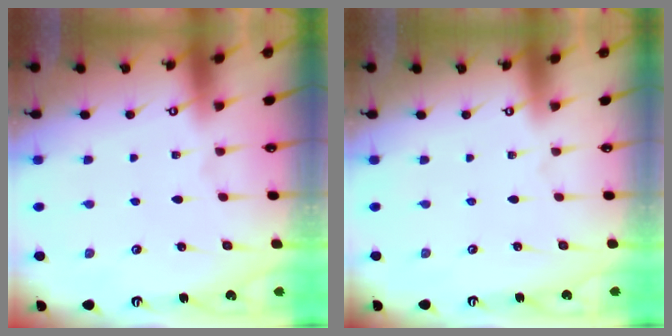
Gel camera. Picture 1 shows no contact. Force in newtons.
{"total": 0.0}